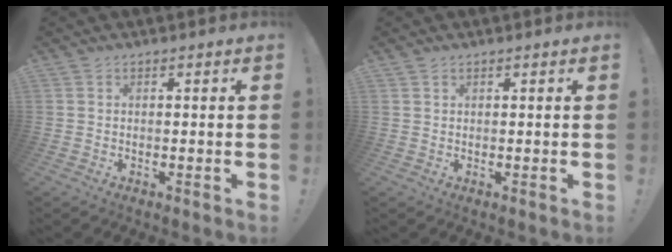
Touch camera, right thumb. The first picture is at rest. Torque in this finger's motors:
{"motor_torque": [-0.33, 0.01, -0.10, -0.01, 0.01]}